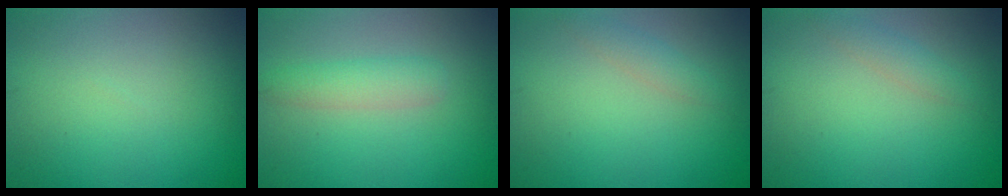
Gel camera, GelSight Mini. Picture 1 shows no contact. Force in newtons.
{"total": 2.3, "press": 2.3, "slide": 0.1}
{"total": 1.3, "press": 1.3, "slide": 0.1}
{"total": 1.3, "press": 1.3, "slide": 0.1}